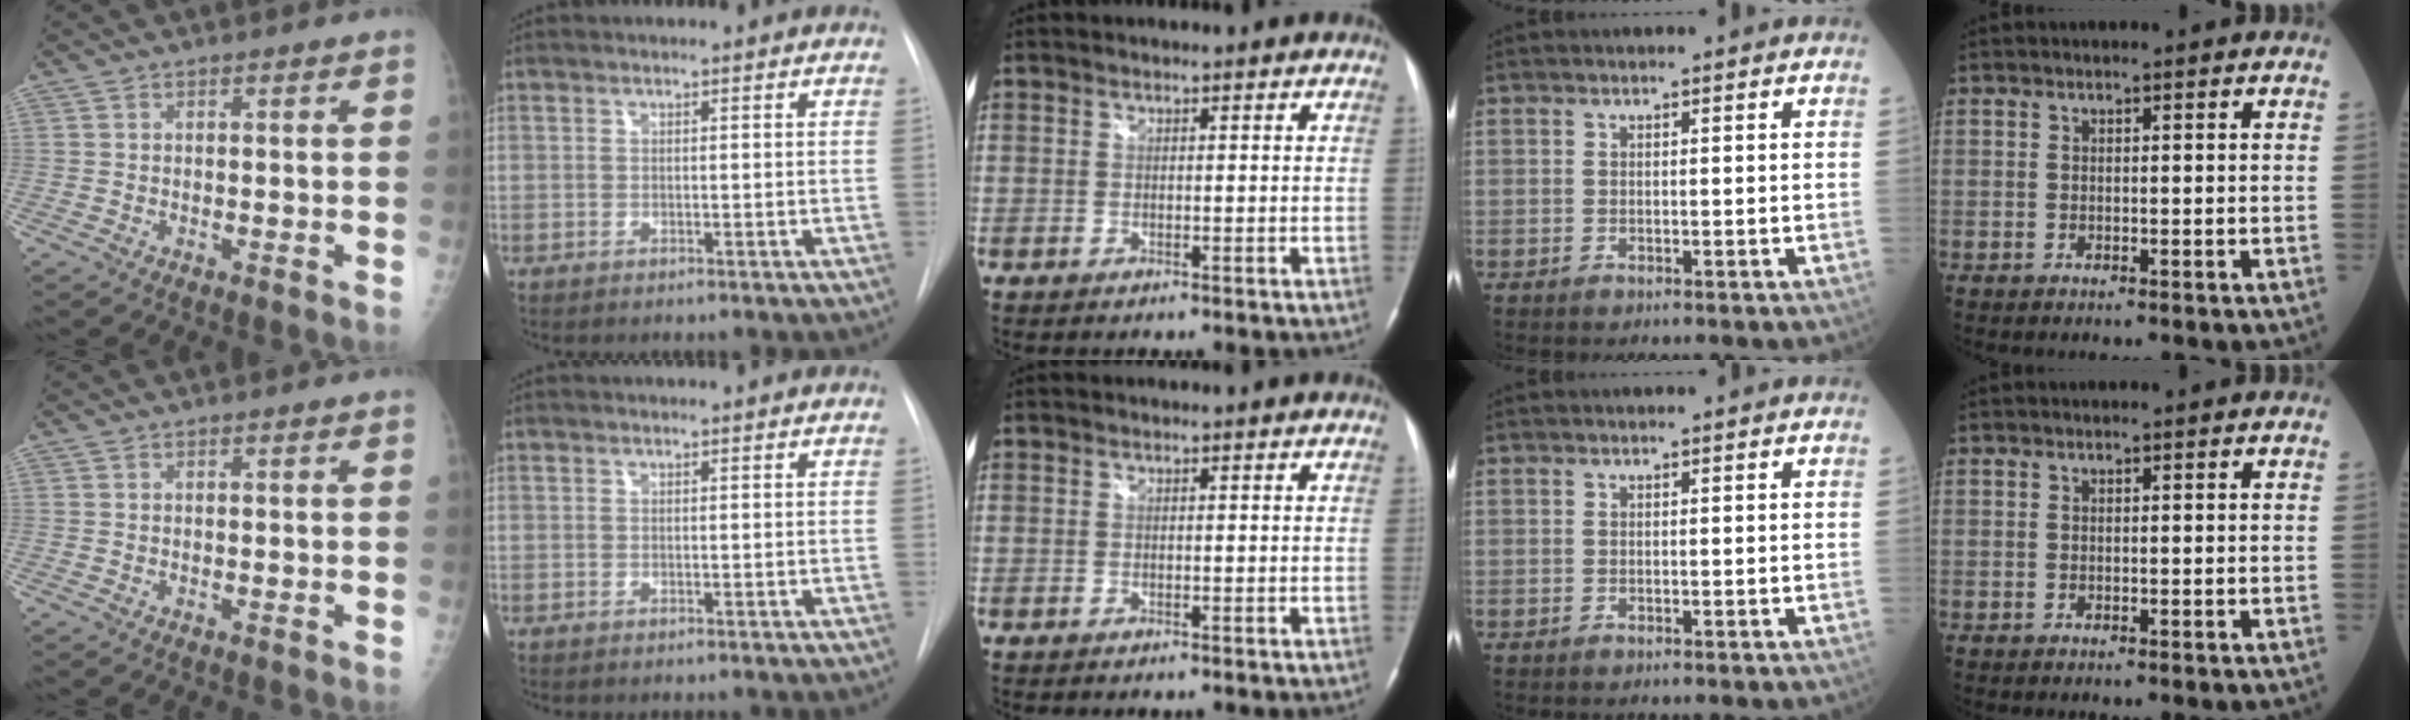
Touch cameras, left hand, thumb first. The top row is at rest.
{}